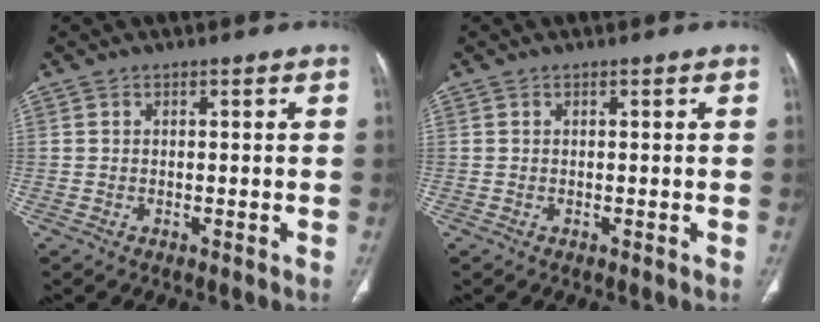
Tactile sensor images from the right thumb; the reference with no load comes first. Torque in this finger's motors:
{"motor_torque": [0.06, 0.06, -0.15, 0.15, 0.00]}